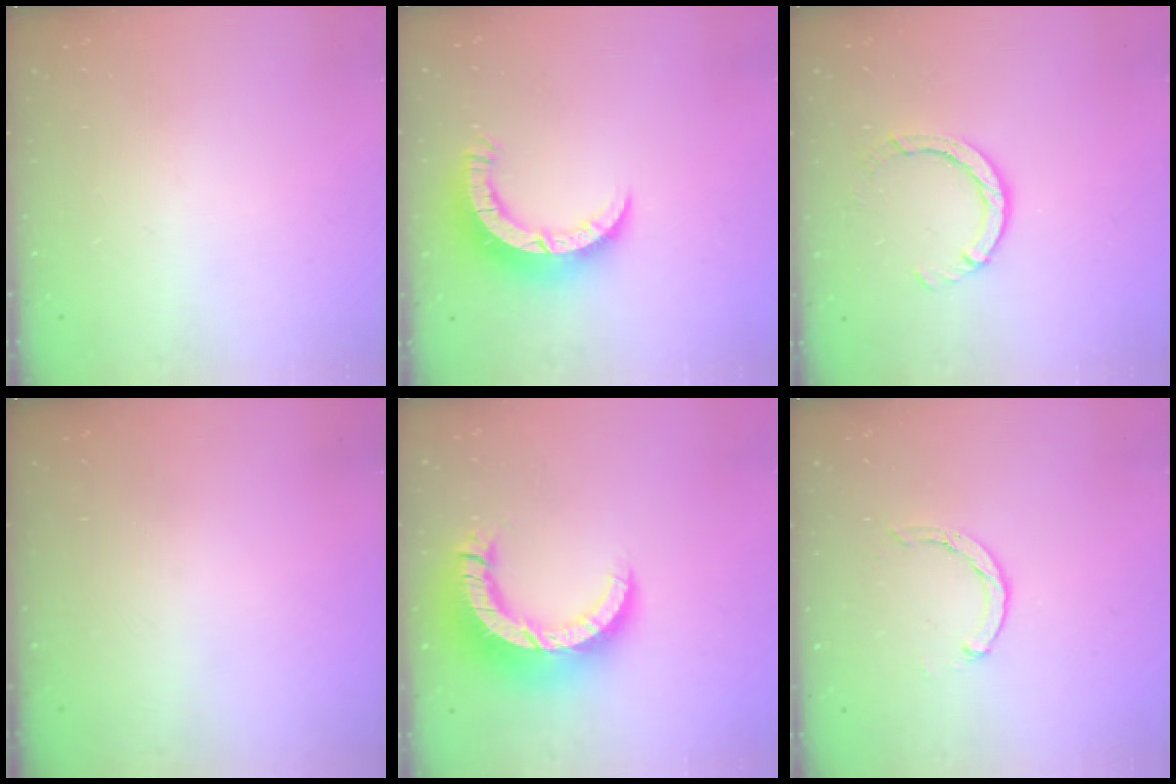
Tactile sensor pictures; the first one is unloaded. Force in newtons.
{"total": 8.2, "press": 8.2, "slide": 0.9}
{"total": 4.2, "press": 4.2, "slide": 0.4}
{"total": 0.0}
{"total": 14.4, "press": 14.3, "slide": 1.7}
{"total": 2.0, "press": 2.0, "slide": 0.4}